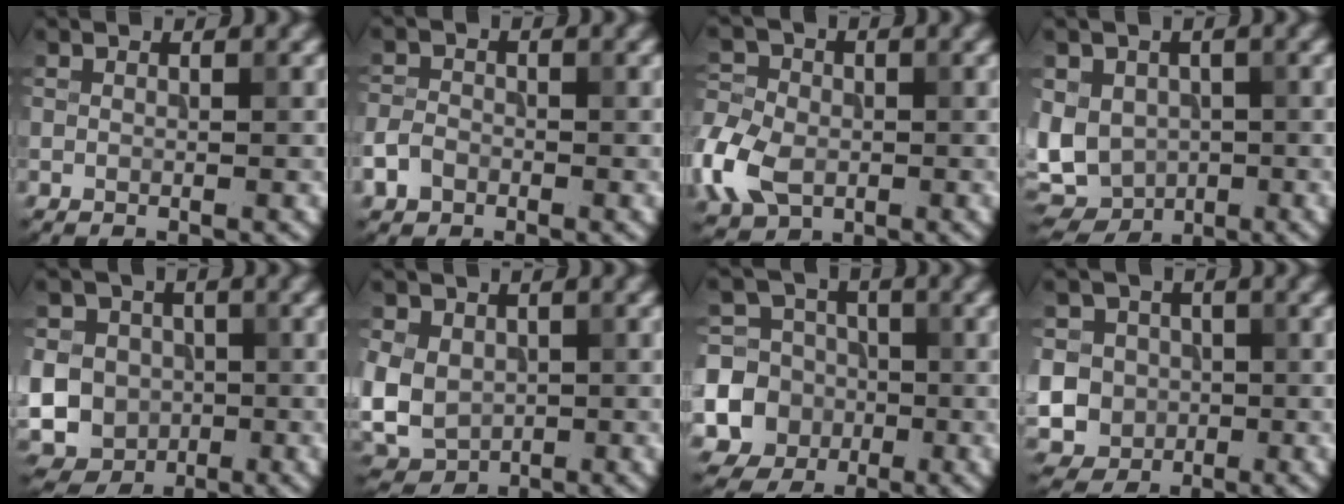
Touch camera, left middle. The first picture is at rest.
{"total": 2.2, "force": [-1.2, 1.6, 0.9], "torque": [-0.013, 0.002, -0.030]}
{"total": 8.3, "force": [-2.7, 6.0, 5.0], "torque": [-0.120, -0.011, -0.062]}
{"total": 8.3, "force": [-0.7, 6.6, 4.9], "torque": [-0.089, -0.008, -0.006]}
{"total": 13.2, "force": [-0.7, 12.4, 4.4], "torque": [-0.120, 0.009, -0.040]}
{"total": 7.7, "force": [-0.1, 6.3, 4.4], "torque": [-0.095, 0.001, -0.010]}
{"total": 13.4, "force": [-3.5, 12.6, 2.9], "torque": [-0.104, -0.009, -0.073]}
{"total": 10.1, "force": [-1.0, 9.6, 3.0], "torque": [-0.084, 0.004, -0.032]}